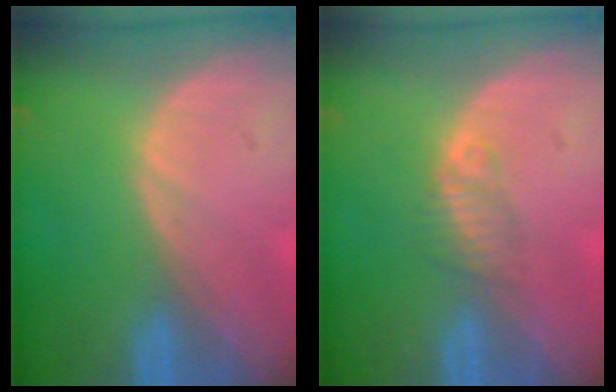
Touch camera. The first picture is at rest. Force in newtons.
{"total": 2.2, "press": 1.9, "slide": 1.0}